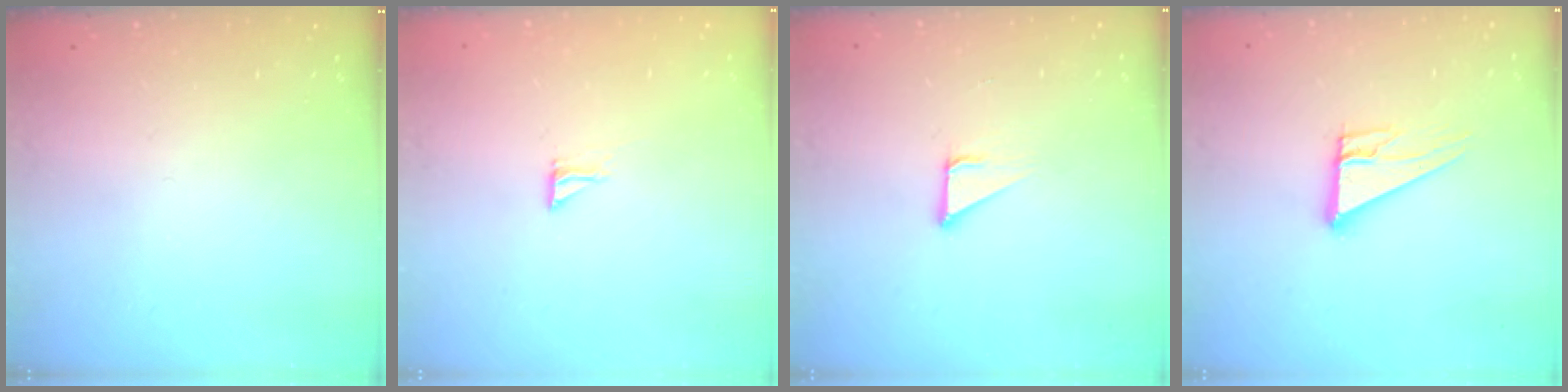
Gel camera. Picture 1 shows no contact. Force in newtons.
{"total": 4.2, "press": 4.2, "slide": 0.2}
{"total": 2.1, "press": 2.1, "slide": 0.1}
{"total": 10.0, "press": 10.0, "slide": 0.5}